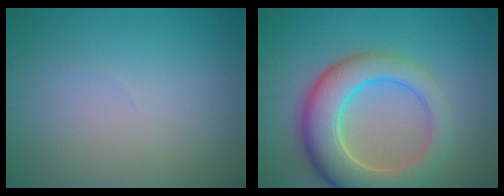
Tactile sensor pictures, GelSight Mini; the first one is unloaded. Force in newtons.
{"total": 8.4, "press": 8.4, "slide": 0.8}